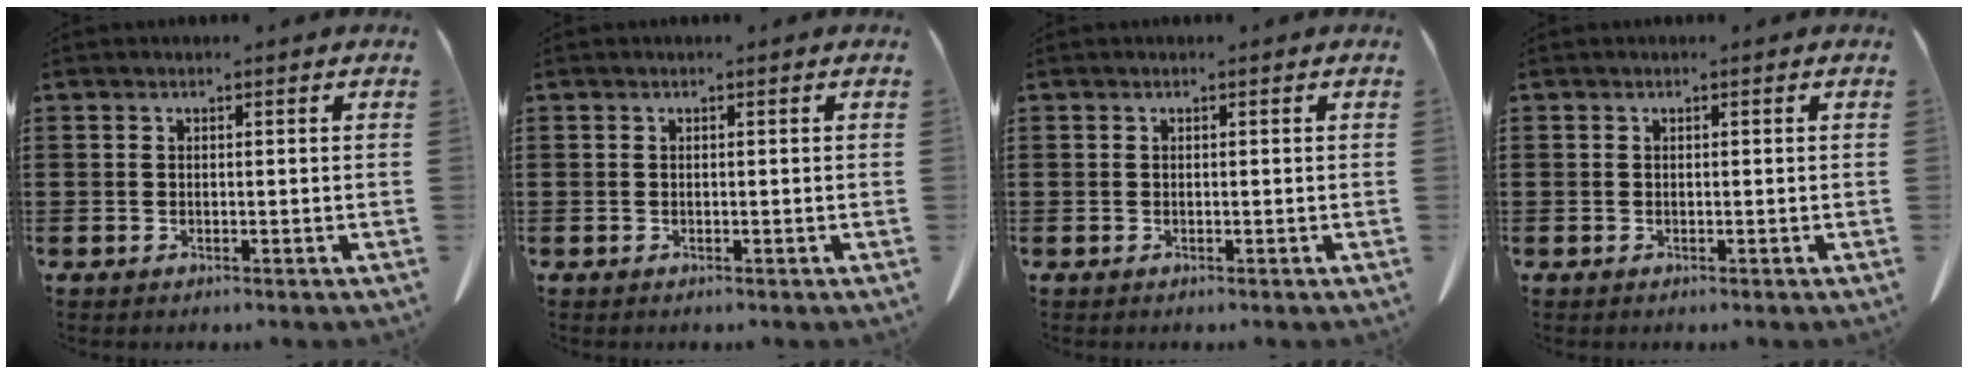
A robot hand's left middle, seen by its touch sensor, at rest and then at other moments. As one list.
[{"total": 0.0}, {"total": 0.0}, {"total": 0.0}]